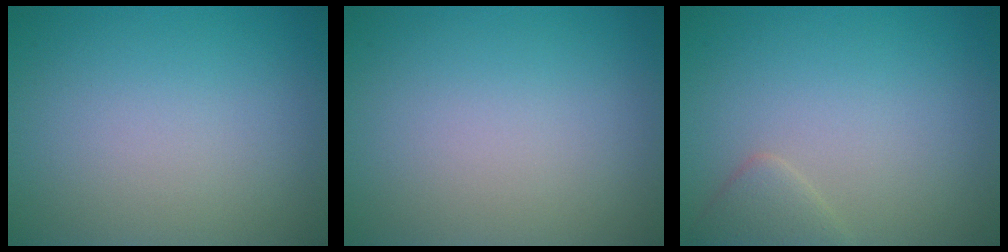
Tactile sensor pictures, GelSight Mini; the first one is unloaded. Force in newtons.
{"total": 0.0}
{"total": 1.7, "press": 1.7, "slide": 0.1}